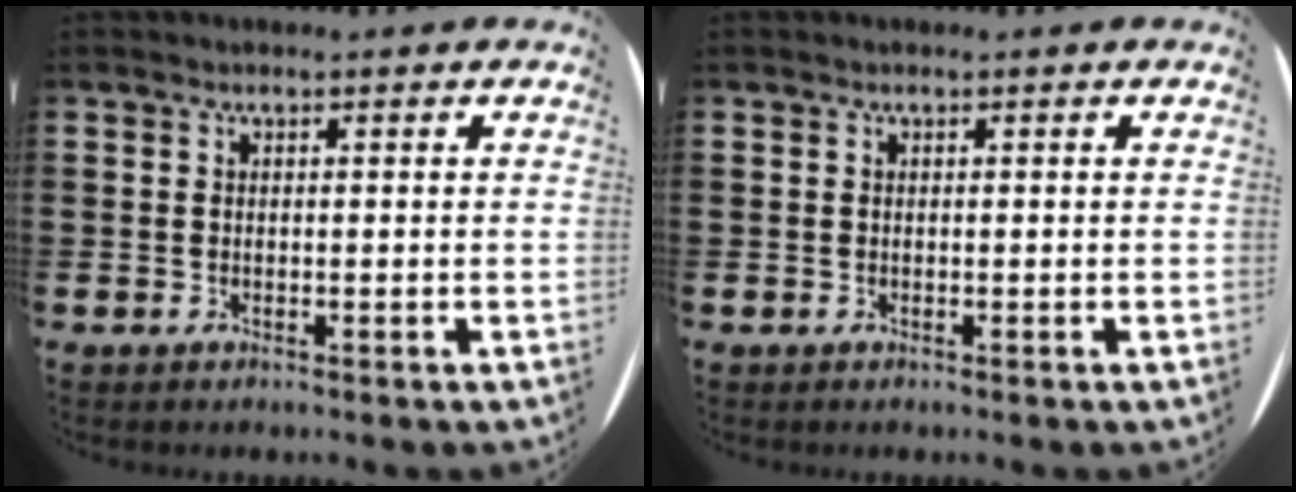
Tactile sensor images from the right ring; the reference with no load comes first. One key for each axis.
{"total": 0.0}